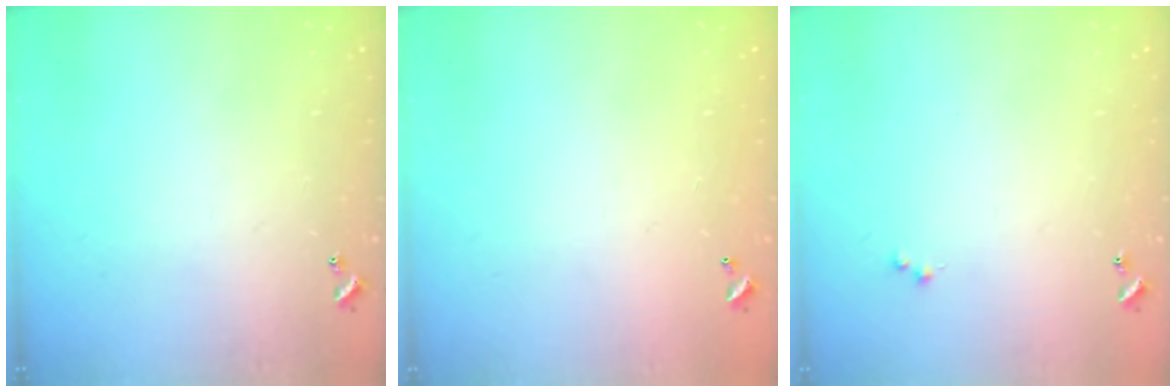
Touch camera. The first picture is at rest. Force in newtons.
{"total": 2.8, "press": 2.8, "slide": 0.1}
{"total": 0.0}